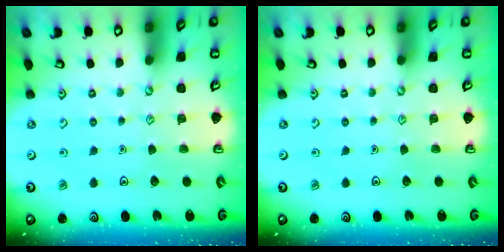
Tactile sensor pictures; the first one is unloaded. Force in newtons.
{"total": 0.0}